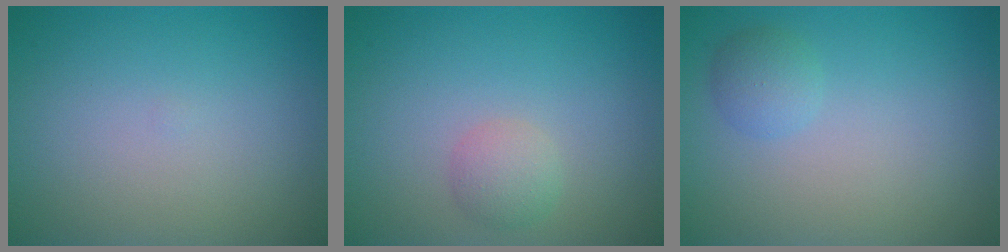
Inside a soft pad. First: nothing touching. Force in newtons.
{"total": 1.8, "press": 1.8, "slide": 0.1}
{"total": 1.6, "press": 1.6, "slide": 0.1}